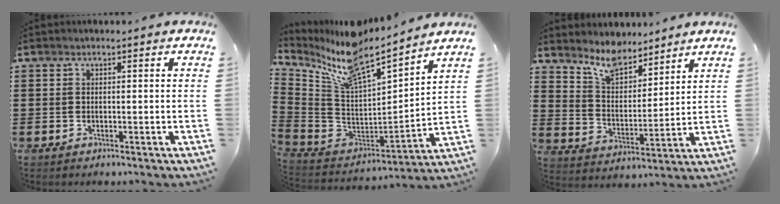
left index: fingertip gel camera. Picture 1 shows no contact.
{"total": 10.3, "force": [8.7, 1.9, 5.2], "torque": [-0.143, -0.063, 0.146]}
{"total": 6.9, "force": [6.2, 2.1, 2.1], "torque": [-0.070, -0.025, 0.114]}